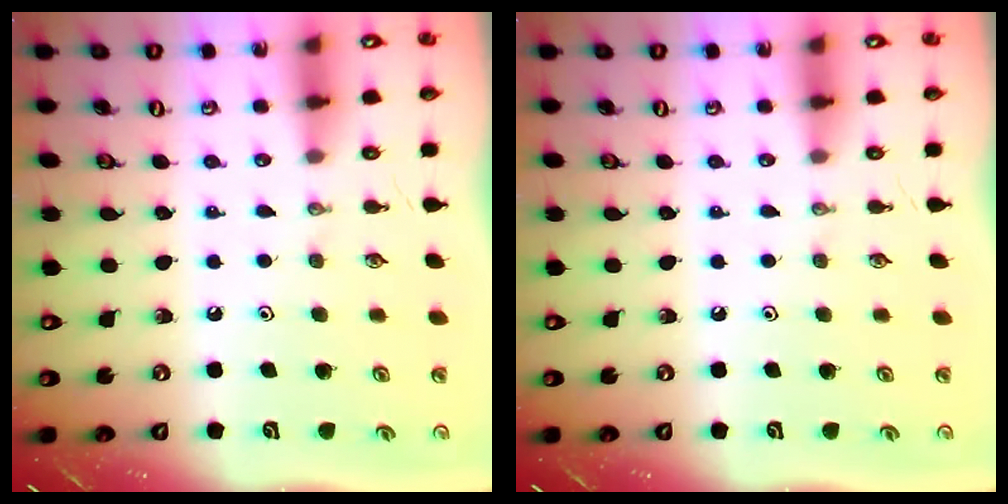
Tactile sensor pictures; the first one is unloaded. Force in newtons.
{"total": 0.0}